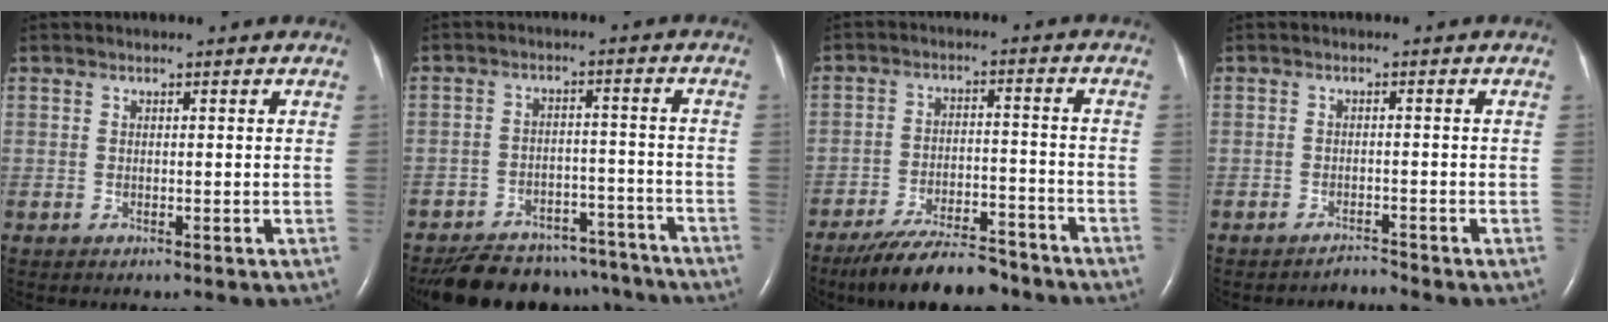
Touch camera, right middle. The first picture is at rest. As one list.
[{"total": 16.5, "force": [-14.4, 6.5, 4.6], "torque": [-0.091, 0.007, -0.195]}, {"total": 12.3, "force": [-10.6, 2.8, 5.6], "torque": [-0.092, -0.004, -0.170]}, {"total": 1.5, "force": [-1.3, -0.2, -0.7], "torque": [0.015, -0.010, -0.020]}]